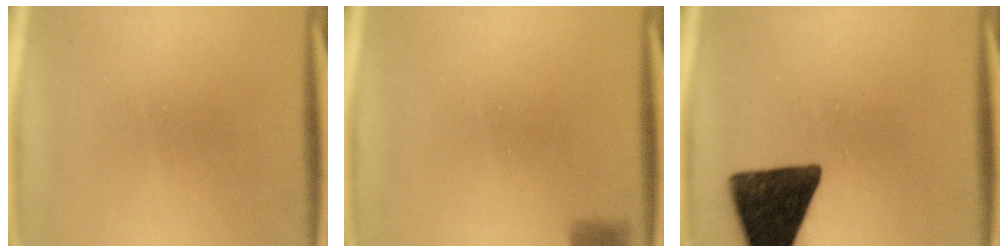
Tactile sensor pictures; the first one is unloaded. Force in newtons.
{"total": 2.9}
{"total": 13.0}